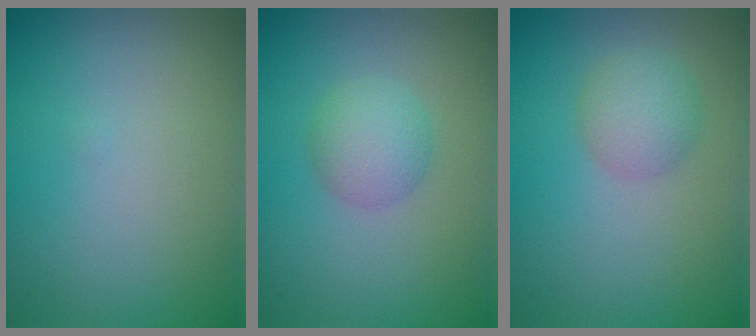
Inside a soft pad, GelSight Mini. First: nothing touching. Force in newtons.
{"total": 2.4, "press": 2.4, "slide": 0.0}
{"total": 2.4, "press": 2.4, "slide": 0.1}